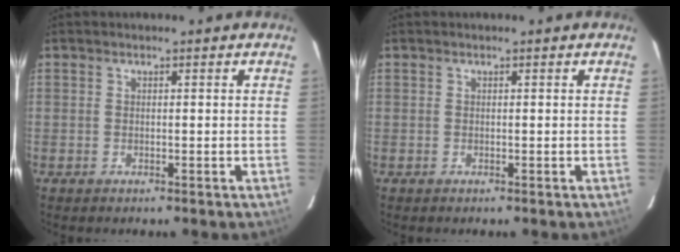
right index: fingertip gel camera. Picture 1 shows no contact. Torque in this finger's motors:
{"motor_torque": [0.07, 0.05, -0.01, 0.00]}